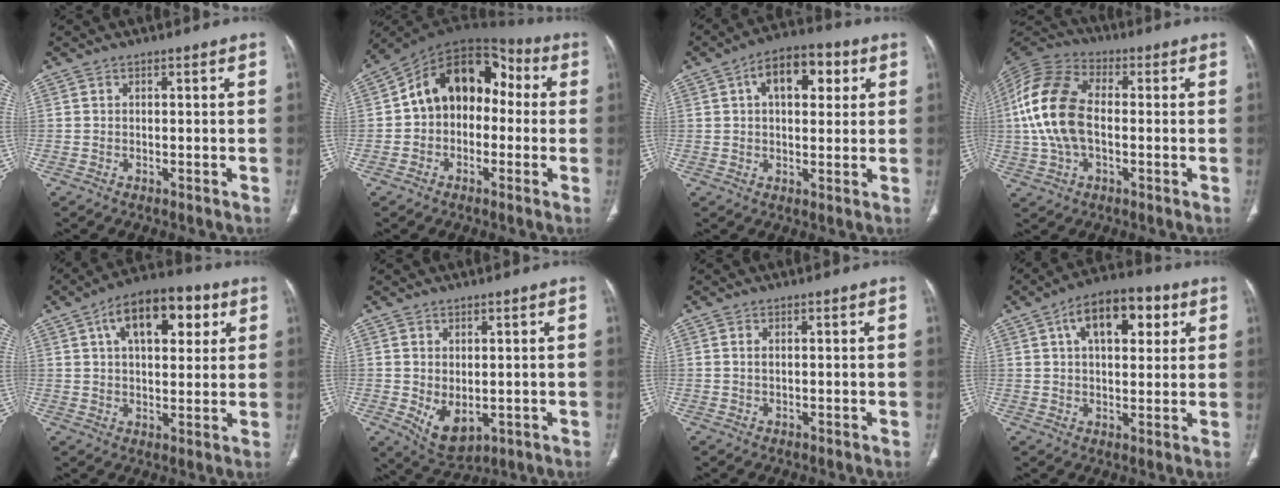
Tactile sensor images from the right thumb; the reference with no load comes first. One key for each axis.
{"total": 15.4, "fx": 0.5, "fy": 11.1, "fz": 10.7, "tx": -0.124, "ty": 0.056, "tz": -0.008}
{"total": 11.0, "fx": 3.6, "fy": 6.2, "fz": 8.4, "tx": -0.100, "ty": 0.016, "tz": 0.048}
{"total": 15.6, "fx": -0.1, "fy": 9.3, "fz": 12.5, "tx": -0.264, "ty": 0.026, "tz": -0.008}
{"total": 14.9, "fx": 5.8, "fy": 7.8, "fz": 11.4, "tx": -0.142, "ty": 0.008, "tz": 0.086}
{"total": 6.6, "fx": -0.9, "fy": 4.0, "fz": 5.2, "tx": -0.077, "ty": -0.010, "tz": 0.008}
{"total": 1.0, "fx": 0.3, "fy": 0.5, "fz": 0.8, "tx": -0.016, "ty": 0.003, "tz": 0.008}
{"total": 13.3, "fx": 5.0, "fy": 7.0, "fz": 10.1, "tx": -0.127, "ty": 0.009, "tz": 0.074}